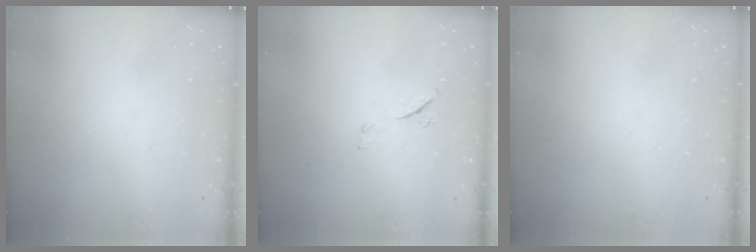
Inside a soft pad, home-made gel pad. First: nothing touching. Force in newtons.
{"total": 5.6, "press": 5.6, "slide": 0.7}
{"total": 0.0}